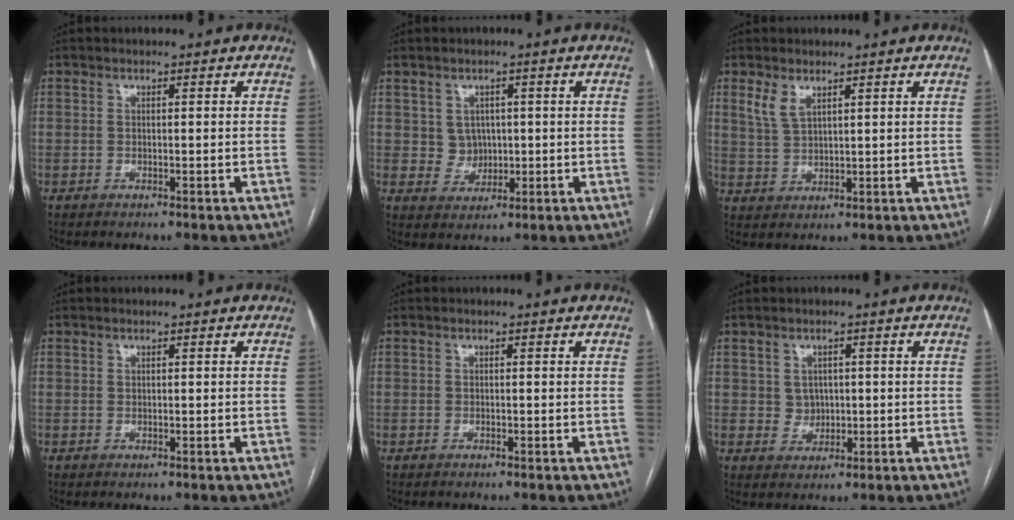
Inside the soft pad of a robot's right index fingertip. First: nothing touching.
{"total": 3.6, "force": [0.7, 3.4, 1.0], "torque": [-0.012, 0.008, 0.016]}
{"total": 3.7, "force": [2.3, 1.5, 2.4], "torque": [-0.059, 0.006, 0.056]}
{"total": 0.0}
{"total": 0.0}
{"total": 2.9, "force": [0.5, 2.7, 0.9], "torque": [-0.009, 0.004, 0.012]}